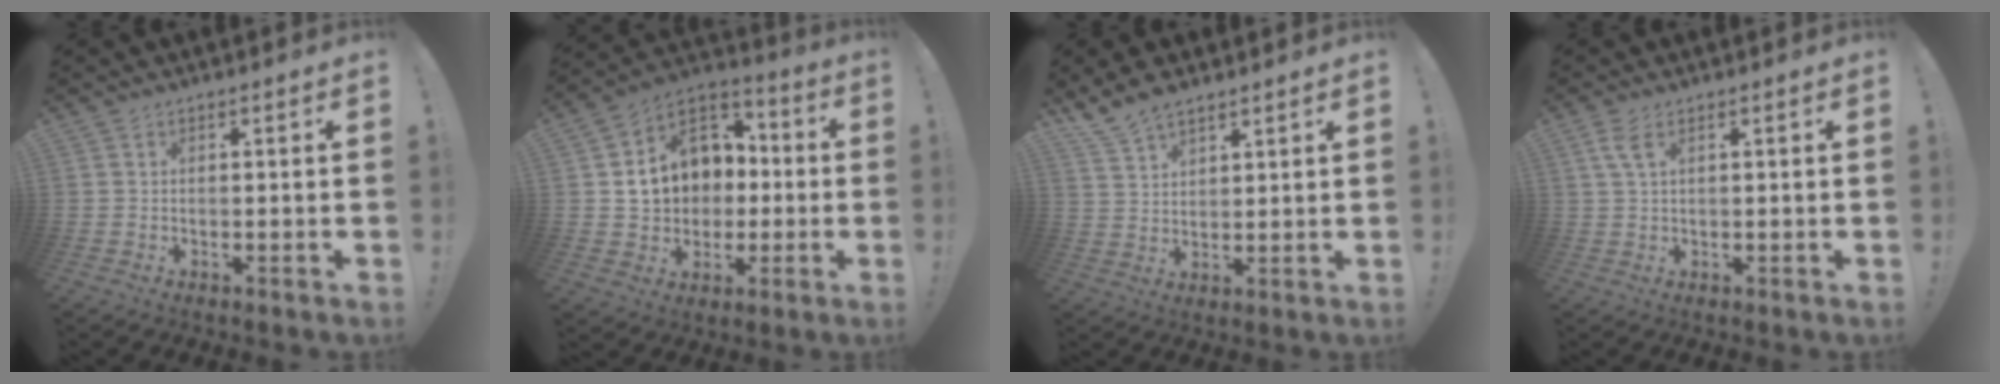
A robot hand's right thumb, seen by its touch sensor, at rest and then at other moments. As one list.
[{"total": 15.4, "force": [1.9, 13.0, 8.1], "torque": [-0.114, 0.000, 0.054]}, {"total": 7.5, "force": [6.0, 3.4, 3.0], "torque": [-0.060, -0.029, 0.117]}, {"total": 3.7, "force": [1.6, 1.5, 2.9], "torque": [-0.056, 0.000, 0.030]}]